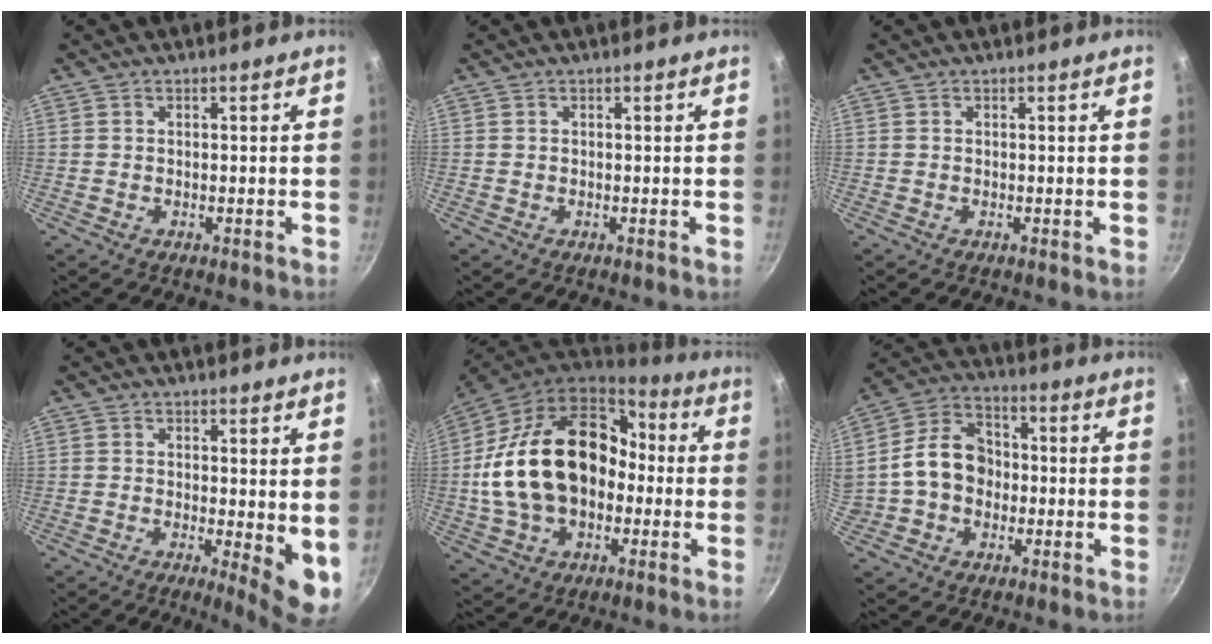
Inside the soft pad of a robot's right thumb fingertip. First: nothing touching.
{"total": 0.0}
{"total": 0.6, "force": [0.1, -0.2, 0.6], "torque": [-0.009, -0.004, -0.001]}
{"total": 7.0, "force": [0.1, 2.1, 6.7], "torque": [-0.086, -0.020, 0.002]}
{"total": 24.6, "force": [-0.7, 17.2, 17.5], "torque": [-0.292, 0.056, -0.006]}
{"total": 11.6, "force": [-0.7, 9.2, 7.0], "torque": [-0.088, 0.029, -0.022]}